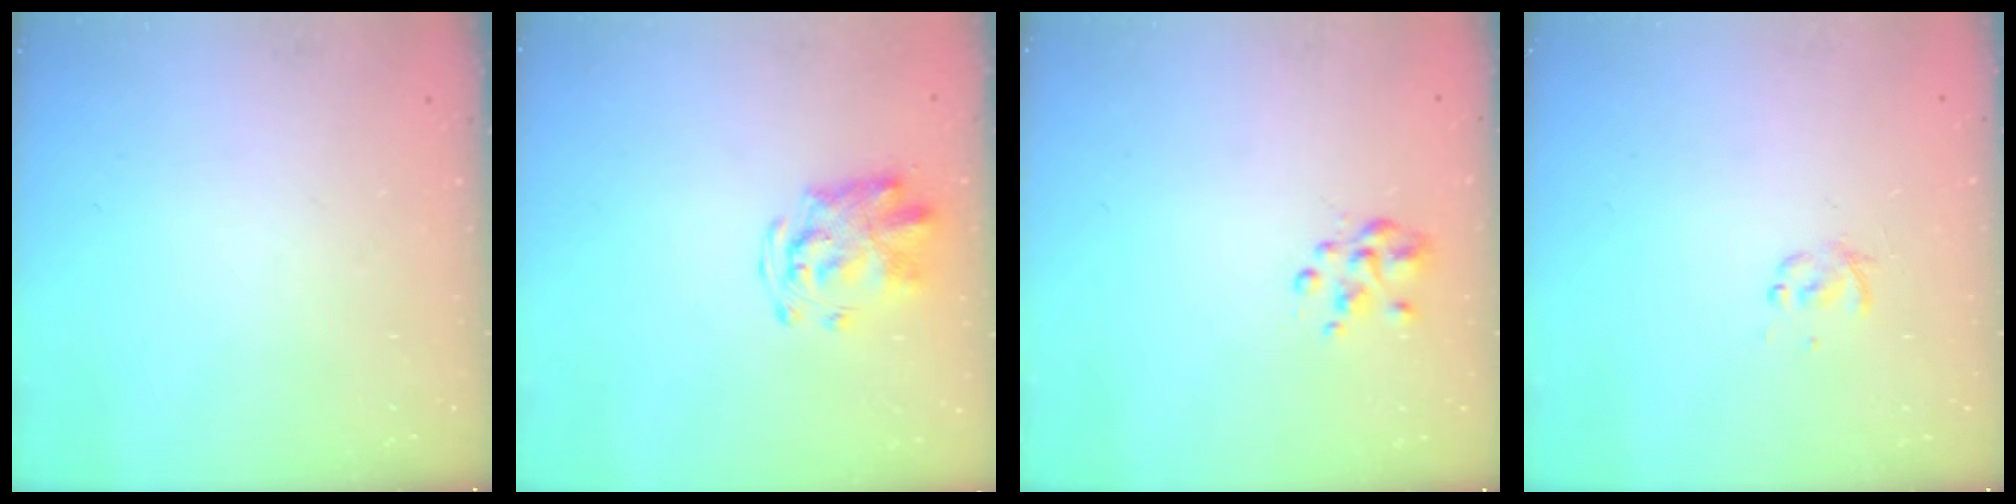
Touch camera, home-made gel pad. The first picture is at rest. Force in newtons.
{"total": 5.0, "press": 4.9, "slide": 0.8}
{"total": 3.5, "press": 3.4, "slide": 0.7}
{"total": 0.9, "press": 0.9, "slide": 0.2}